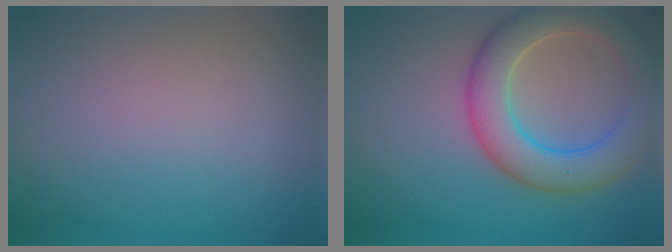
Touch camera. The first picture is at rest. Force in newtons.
{"total": 6.7, "press": 6.7, "slide": 0.2}